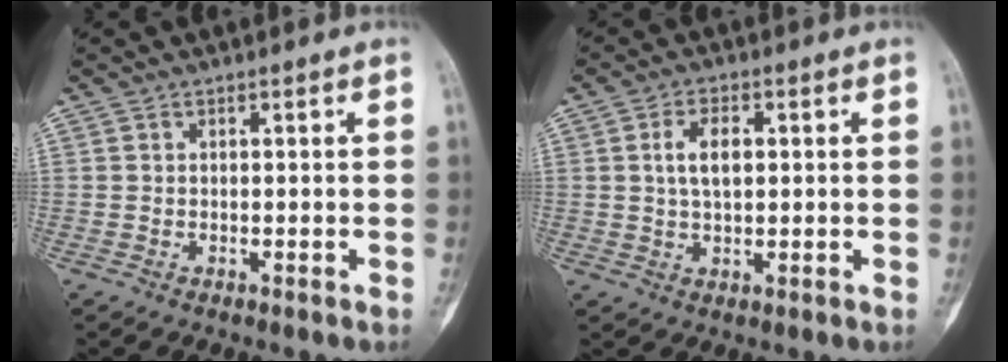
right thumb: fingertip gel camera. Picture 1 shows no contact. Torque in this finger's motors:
{"motor_torque": [0.51, 0.57, 0.23, -0.22, 0.18]}